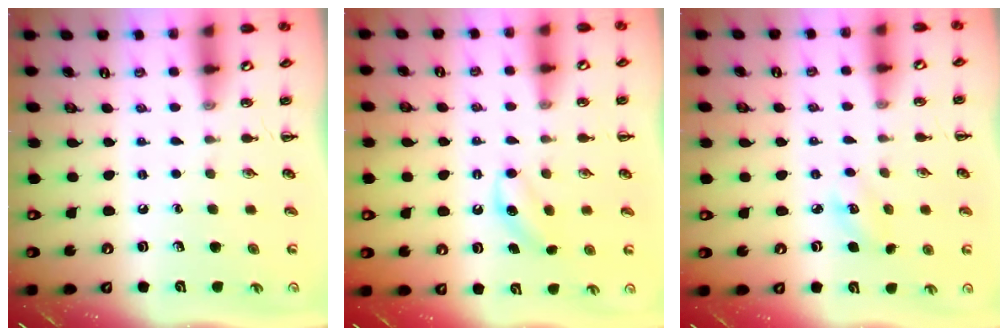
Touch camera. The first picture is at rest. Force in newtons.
{"total": 4.2, "press": 4.0, "slide": 1.3}
{"total": 3.9, "press": 3.7, "slide": 1.0}